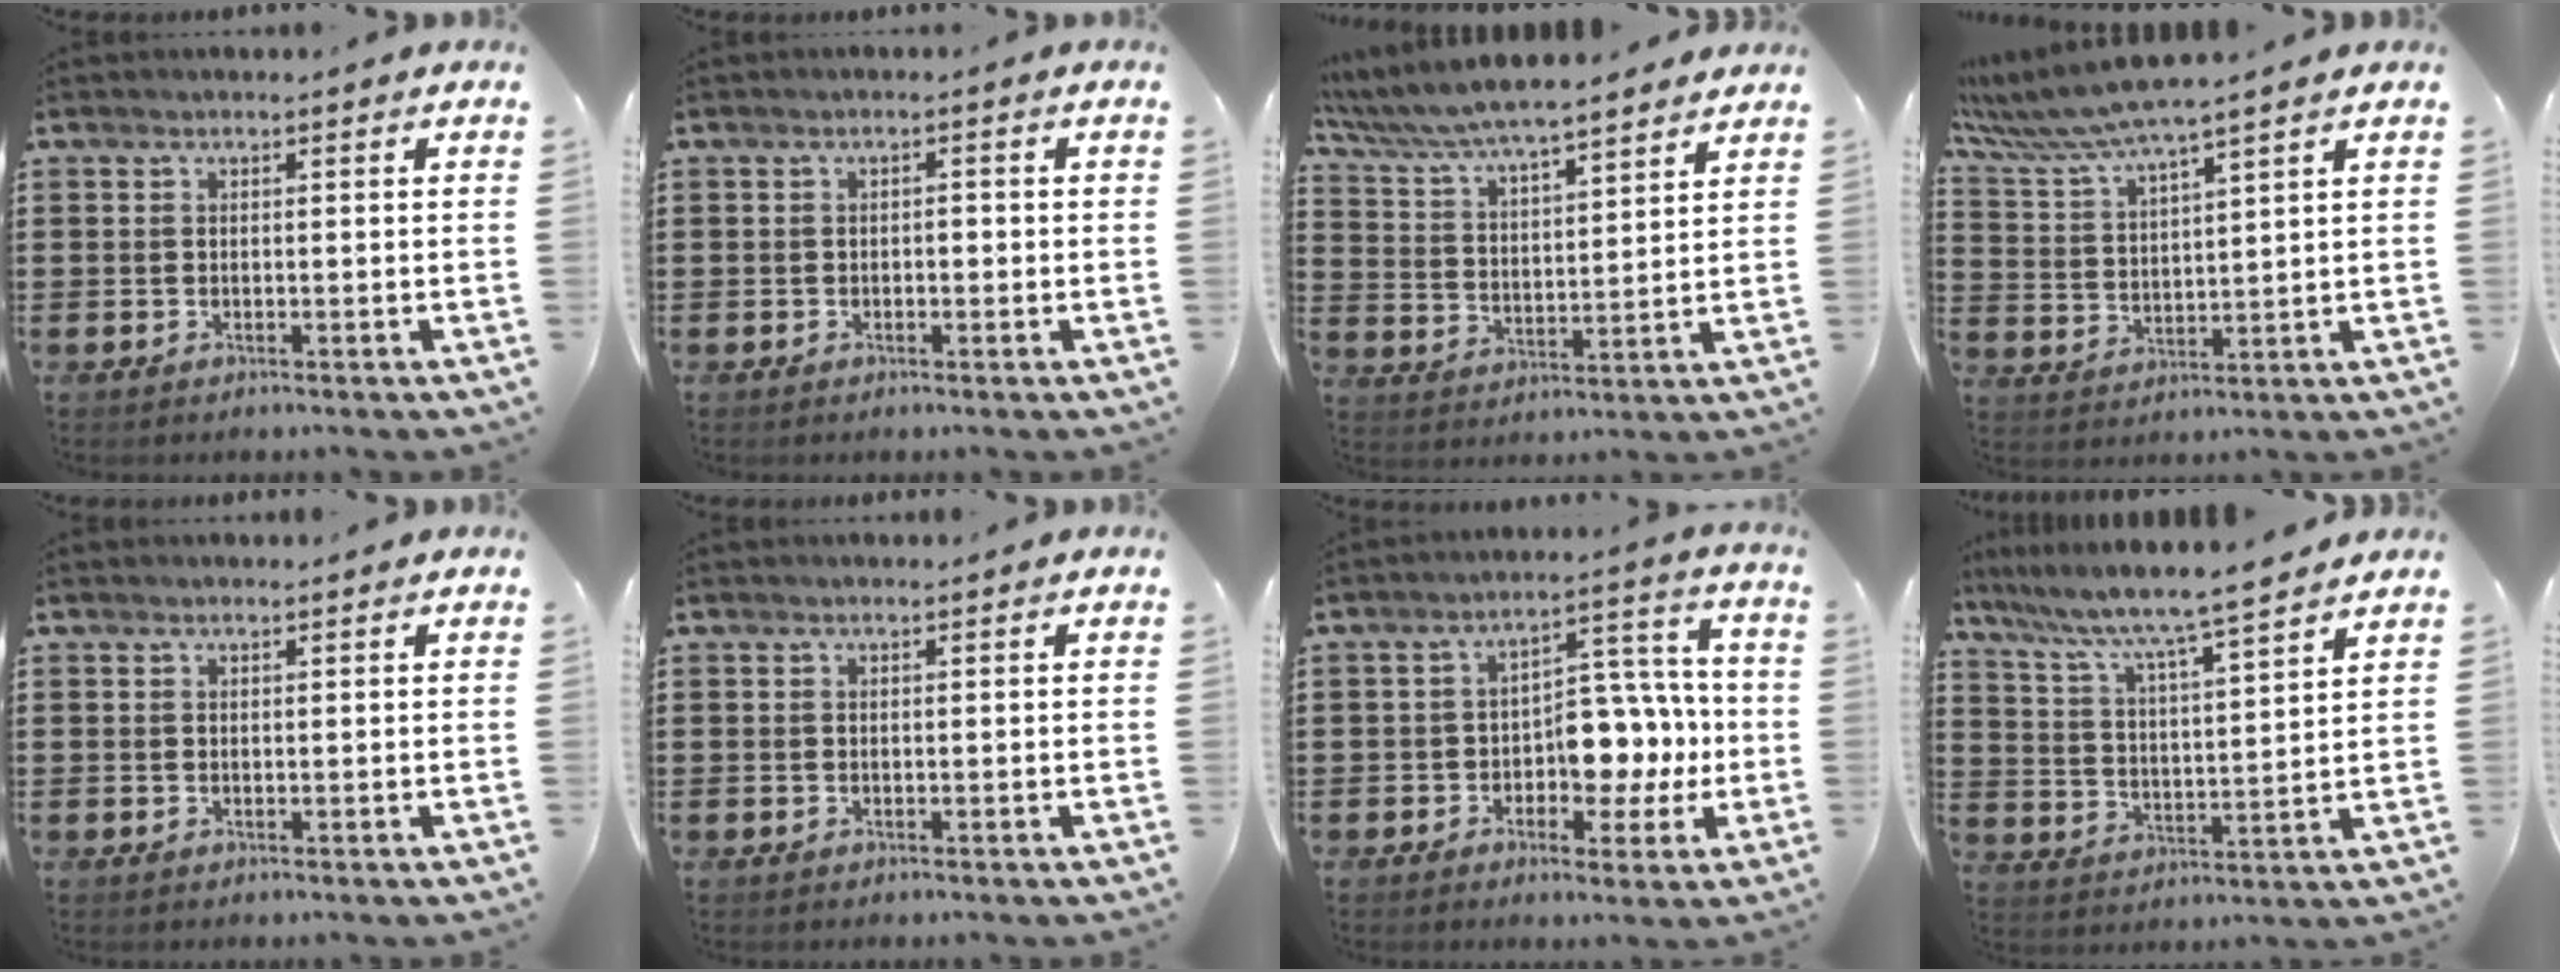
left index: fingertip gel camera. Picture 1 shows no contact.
{"total": 1.0, "force": [-0.2, 0.5, 0.8], "torque": [-0.017, 0.000, -0.005]}
{"total": 6.3, "force": [6.0, 0.4, 1.9], "torque": [-0.064, -0.035, 0.103]}
{"total": 7.0, "force": [5.9, 0.0, 3.7], "torque": [-0.094, -0.028, 0.103]}
{"total": 0.5, "force": [0.4, 0.3, 0.0], "torque": [-0.002, 0.002, 0.009]}
{"total": 0.0}
{"total": 7.6, "force": [-1.2, 5.3, 5.2], "torque": [-0.086, 0.010, -0.023]}
{"total": 6.4, "force": [5.8, -0.5, 2.7], "torque": [-0.077, -0.044, 0.092]}